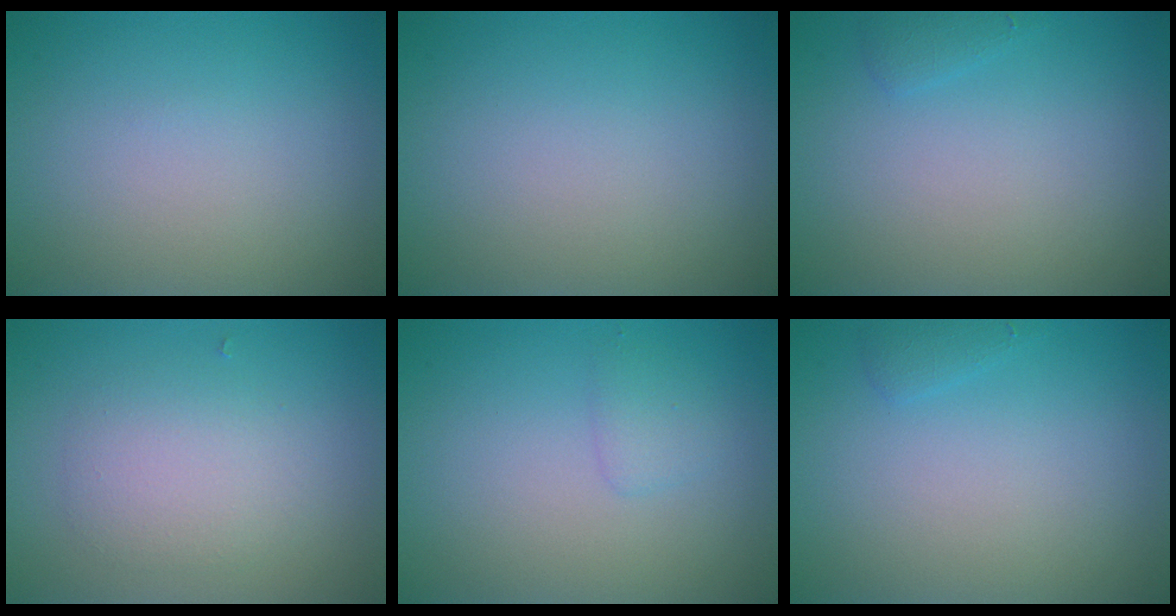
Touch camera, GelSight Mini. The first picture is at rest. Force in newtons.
{"total": 0.0}
{"total": 0.8, "press": 0.8, "slide": 0.1}
{"total": 3.0, "press": 3.0, "slide": 0.1}
{"total": 1.1, "press": 1.1, "slide": 0.1}
{"total": 0.8, "press": 0.8, "slide": 0.1}